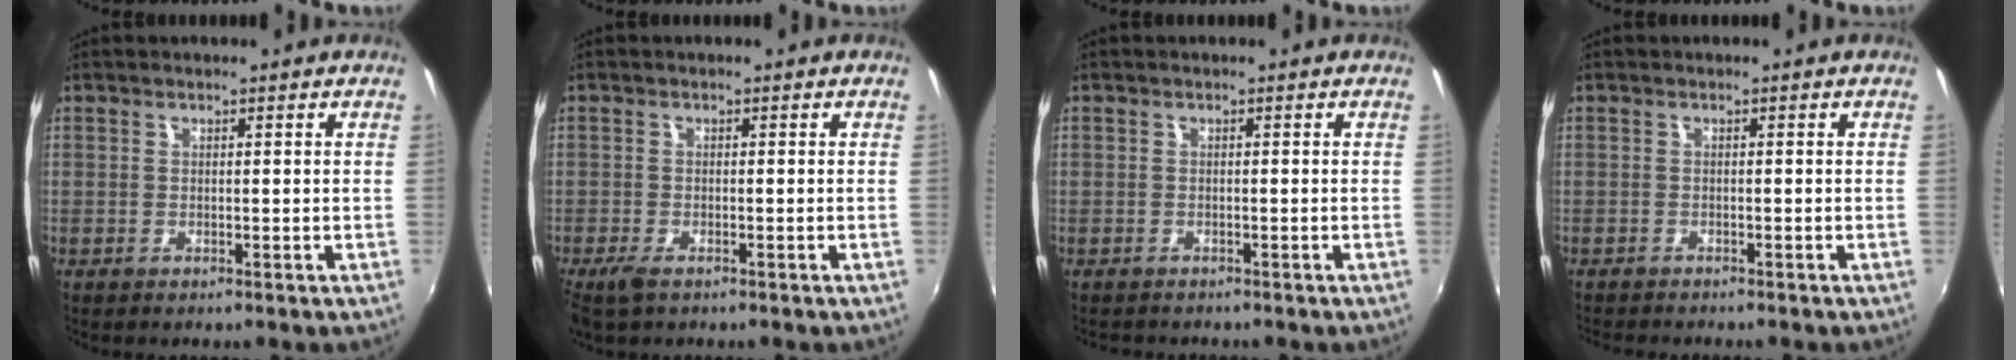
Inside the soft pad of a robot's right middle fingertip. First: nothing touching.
{"total": 3.1, "force": [-2.1, 1.2, 2.0], "torque": [-0.047, -0.011, -0.039]}
{"total": 1.3, "force": [-1.2, 0.6, 0.0], "torque": [-0.006, 0.001, -0.019]}
{"total": 2.5, "force": [-2.4, 0.2, 0.7], "torque": [-0.023, -0.014, -0.039]}